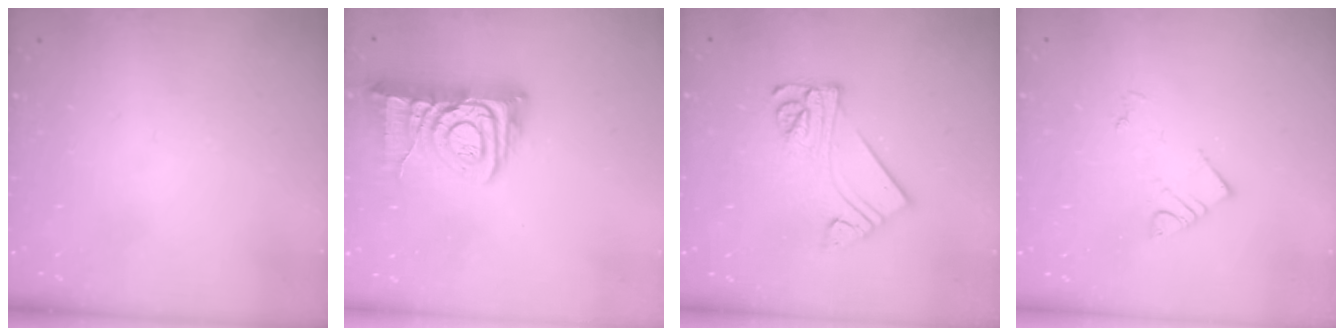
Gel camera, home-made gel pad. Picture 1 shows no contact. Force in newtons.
{"total": 10.3, "press": 10.2, "slide": 1.1}
{"total": 11.1, "press": 11.1, "slide": 1.1}
{"total": 4.1, "press": 4.1, "slide": 0.2}